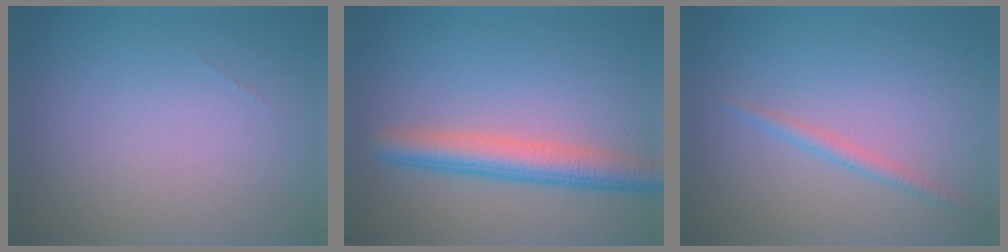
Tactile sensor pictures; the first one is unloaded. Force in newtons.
{"total": 4.5, "press": 4.5, "slide": 0.1}
{"total": 1.4, "press": 1.4, "slide": 0.0}